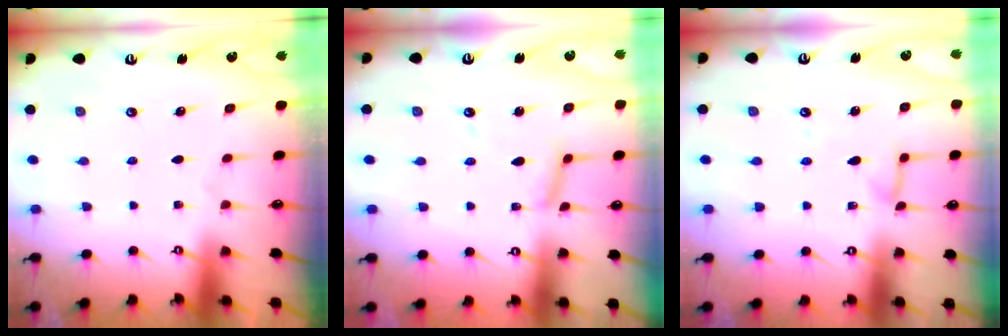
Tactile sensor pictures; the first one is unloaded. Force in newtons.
{"total": 7.7, "press": 7.6, "slide": 0.5}
{"total": 5.9, "press": 5.9, "slide": 0.5}